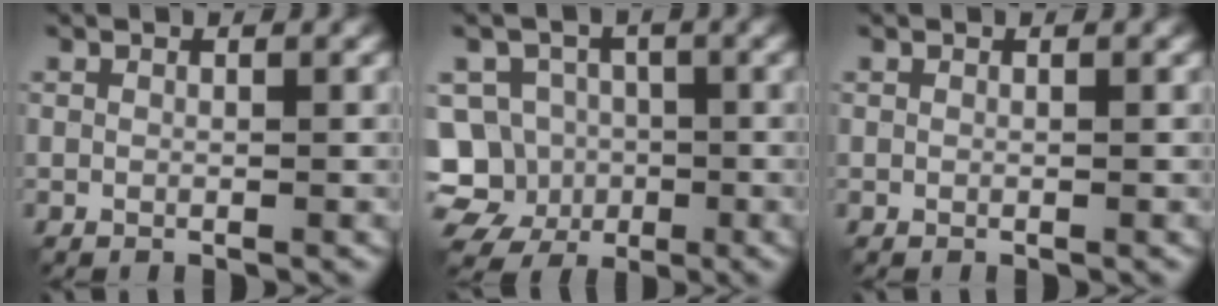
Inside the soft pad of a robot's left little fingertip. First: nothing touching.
{"total": 8.9, "force": [-3.3, 8.0, 2.0], "torque": [-0.035, 0.003, -0.074]}
{"total": 0.0}